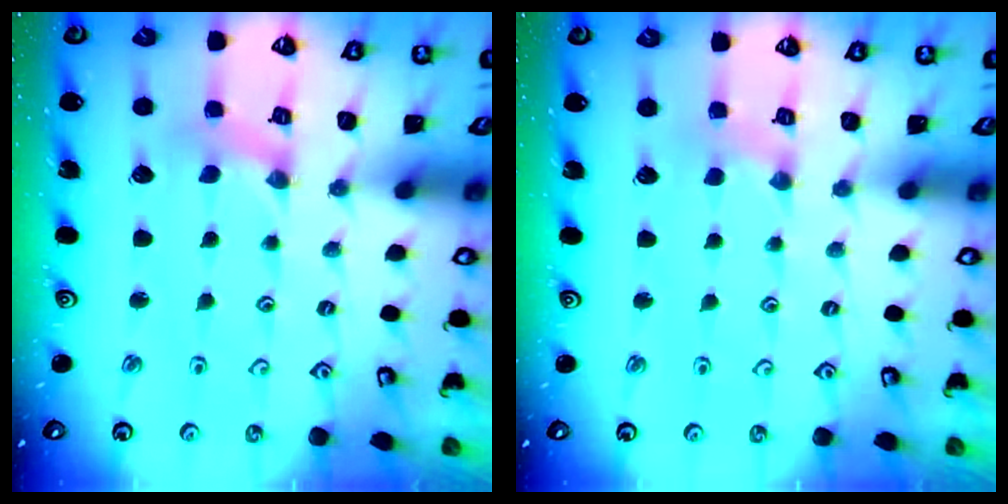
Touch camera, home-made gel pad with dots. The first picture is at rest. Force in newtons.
{"total": 1.1, "press": 1.0, "slide": 0.2}